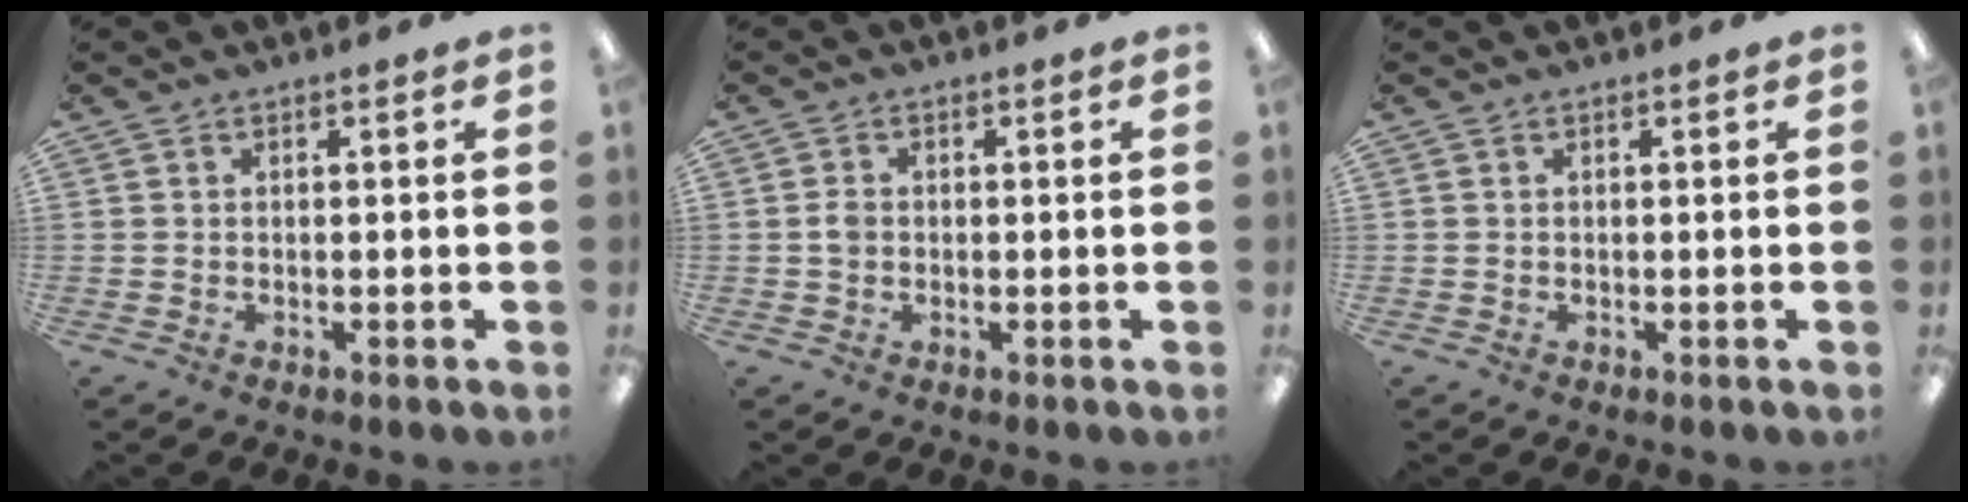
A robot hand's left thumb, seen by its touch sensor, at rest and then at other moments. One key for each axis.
{"total": 2.0, "fx": -0.1, "fy": 1.5, "fz": 1.3, "tx": -0.024, "ty": 0.005, "tz": -0.003}
{"total": 0.0}